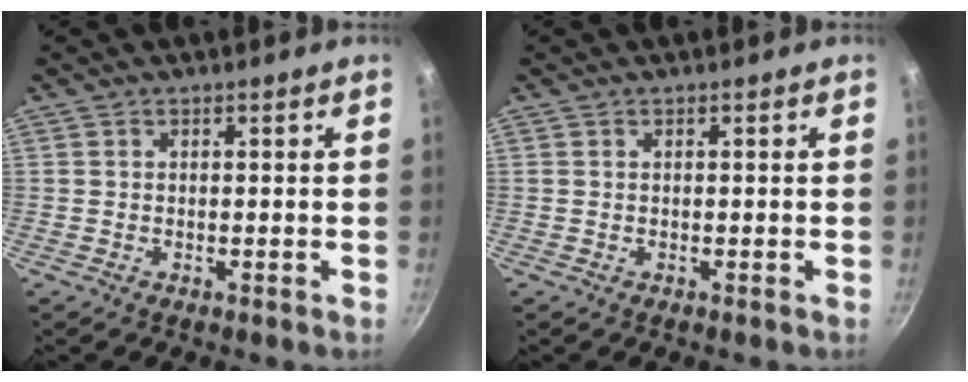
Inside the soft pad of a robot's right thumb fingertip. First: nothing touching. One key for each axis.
{"total": 0.0}